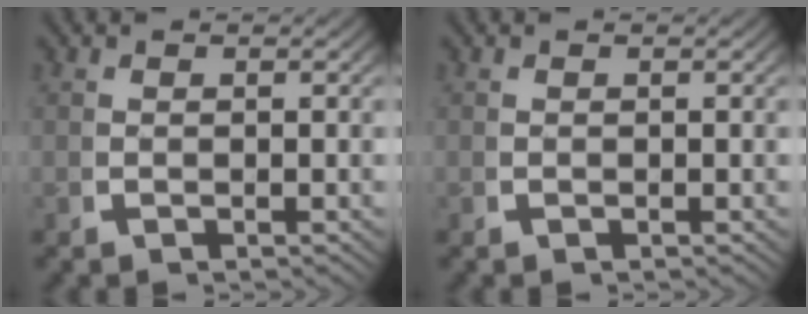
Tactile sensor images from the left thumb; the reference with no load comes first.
{"total": 0.0}